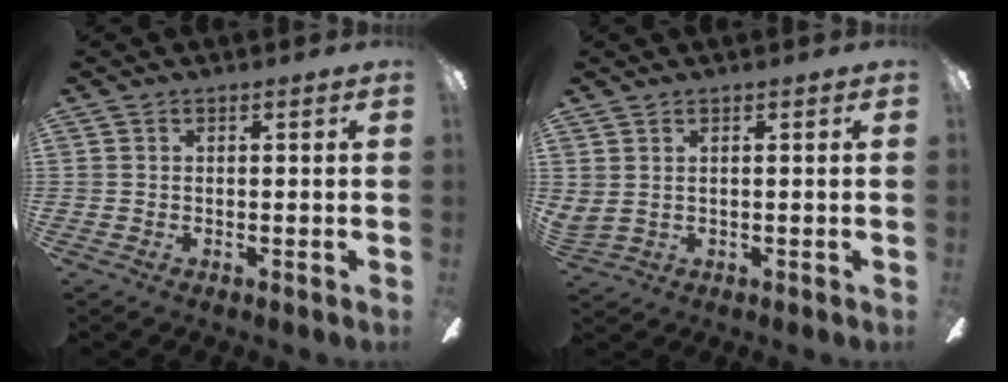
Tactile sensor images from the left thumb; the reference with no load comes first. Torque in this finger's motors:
{"motor_torque": [-0.59, 1.44, 0.61, 0.49, 0.17]}